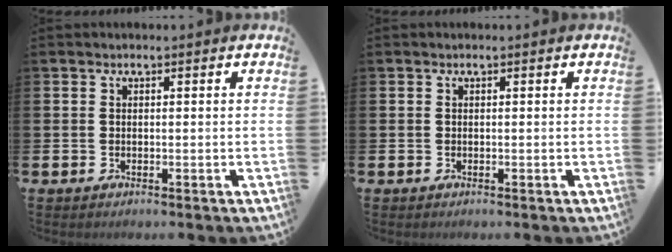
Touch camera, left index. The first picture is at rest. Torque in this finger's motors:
{"motor_torque": [0.00, 0.00, 0.00, 0.00]}